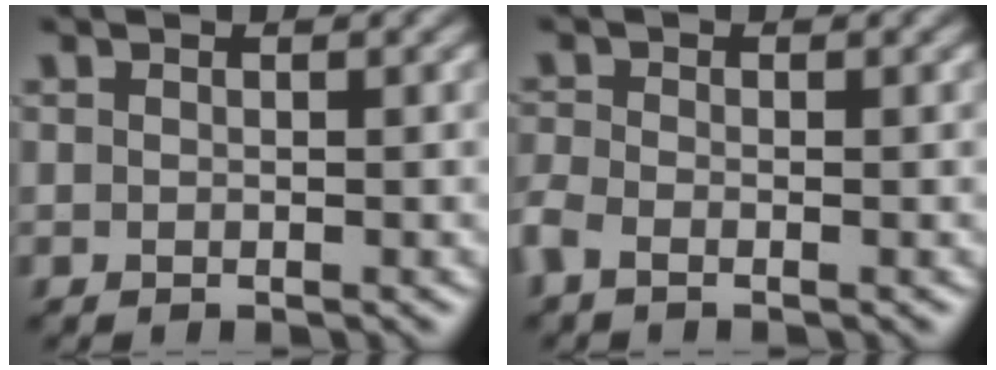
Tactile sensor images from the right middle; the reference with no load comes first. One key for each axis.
{"total": 1.9, "fx": -1.2, "fy": 0.8, "fz": 1.2, "tx": -0.032, "ty": -0.007, "tz": -0.036}